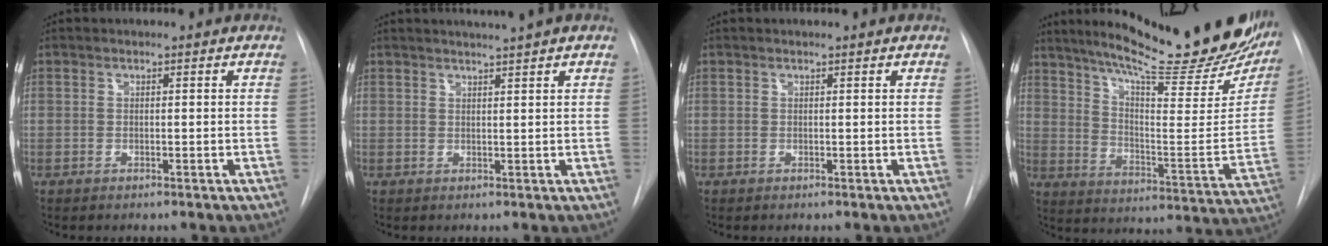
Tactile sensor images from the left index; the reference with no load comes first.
{"total": 2.8, "force": [2.3, -1.0, 1.3], "torque": [-0.015, -0.001, 0.034]}
{"total": 0.0}
{"total": 28.4, "force": [22.8, 4.4, 16.3], "torque": [-0.243, -0.063, 0.300]}